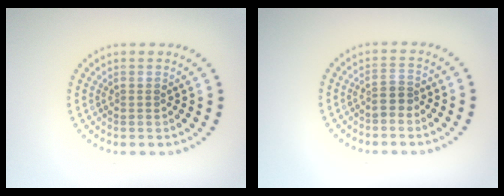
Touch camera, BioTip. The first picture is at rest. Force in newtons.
{"total": 1.4, "press": 1.2, "slide": 0.7}